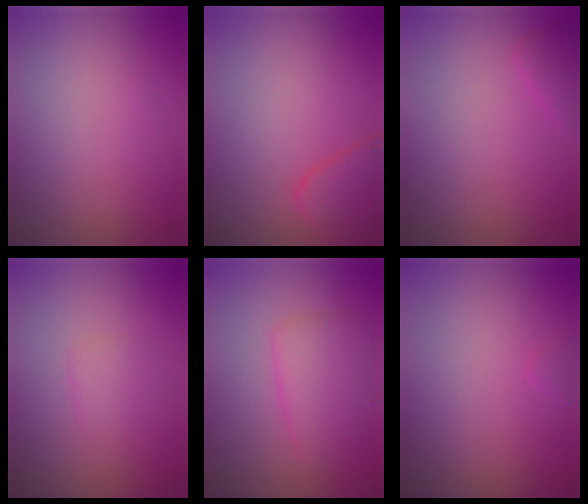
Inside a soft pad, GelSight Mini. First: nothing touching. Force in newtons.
{"total": 2.7, "press": 2.7, "slide": 0.2}
{"total": 1.1, "press": 1.1, "slide": 0.0}
{"total": 1.2, "press": 1.2, "slide": 0.1}
{"total": 3.1, "press": 3.1, "slide": 0.1}
{"total": 0.5, "press": 0.5, "slide": 0.0}